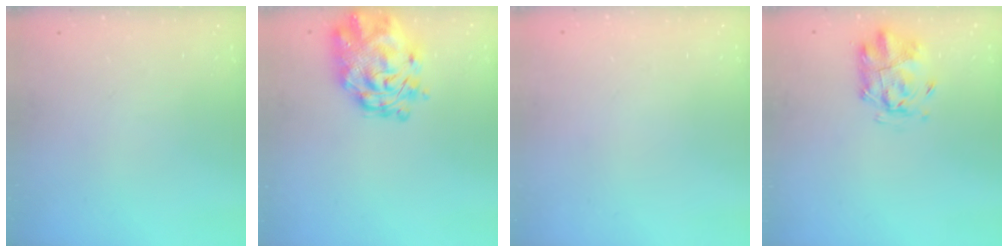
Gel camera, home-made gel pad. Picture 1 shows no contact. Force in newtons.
{"total": 8.9, "press": 8.3, "slide": 3.1}
{"total": 1.8, "press": 1.8, "slide": 0.2}
{"total": 2.6, "press": 2.4, "slide": 0.8}